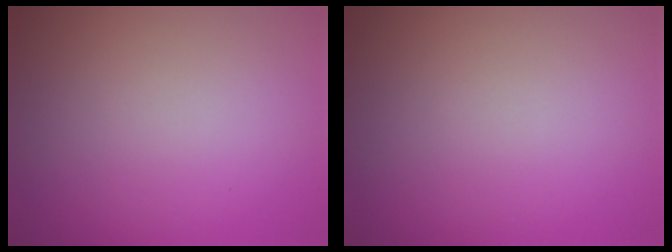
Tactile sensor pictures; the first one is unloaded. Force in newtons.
{"total": 0.0}